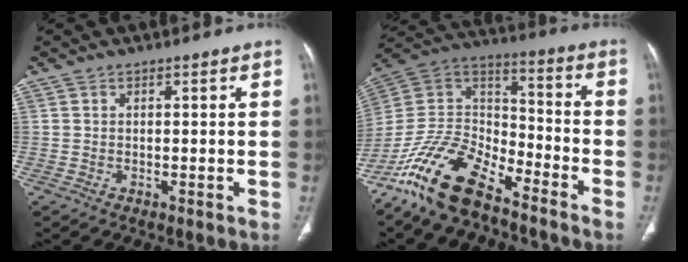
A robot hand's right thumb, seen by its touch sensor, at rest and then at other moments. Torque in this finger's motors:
{"motor_torque": [0.18, 0.26, 1.43, -1.35, 0.17]}